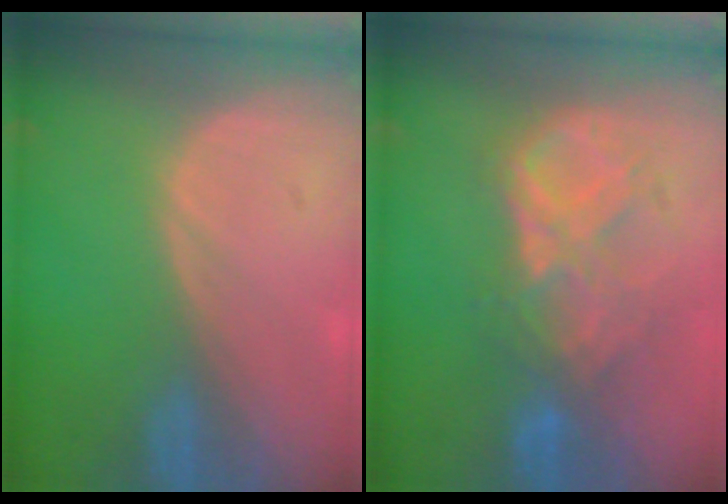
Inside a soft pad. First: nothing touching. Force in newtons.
{"total": 8.9, "press": 7.8, "slide": 4.4}